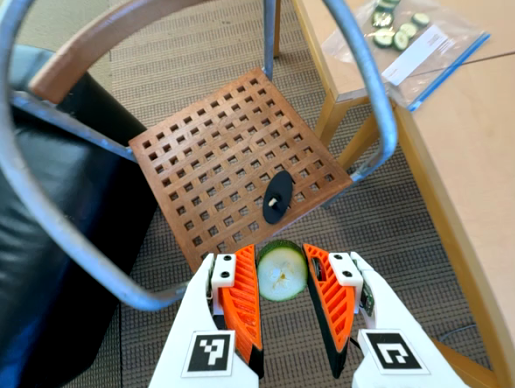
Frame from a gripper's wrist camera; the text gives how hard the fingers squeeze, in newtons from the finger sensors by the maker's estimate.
{"total": 7.5, "left": 7.4, "right": 7.6}